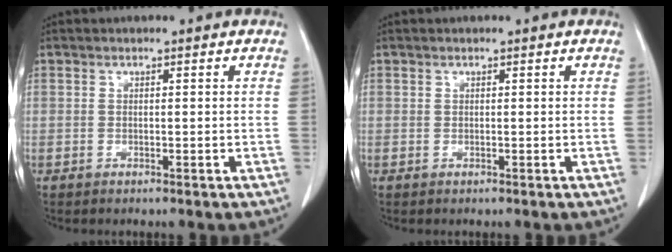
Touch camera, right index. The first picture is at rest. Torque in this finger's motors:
{"motor_torque": [0.11, -0.13, 0.00, 0.01]}